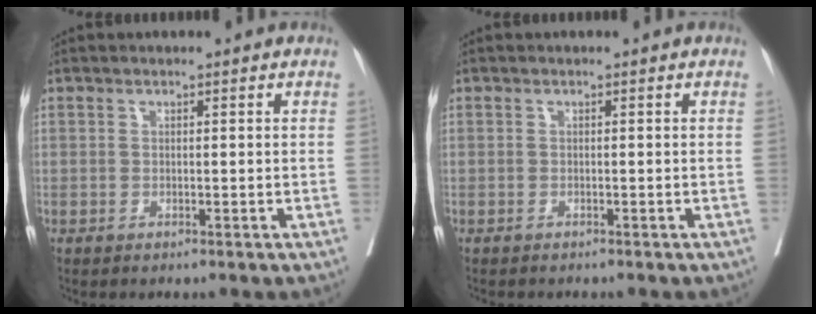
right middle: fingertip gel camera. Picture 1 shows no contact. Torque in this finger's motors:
{"motor_torque": [0.08, -0.11, 0.00, 0.00]}